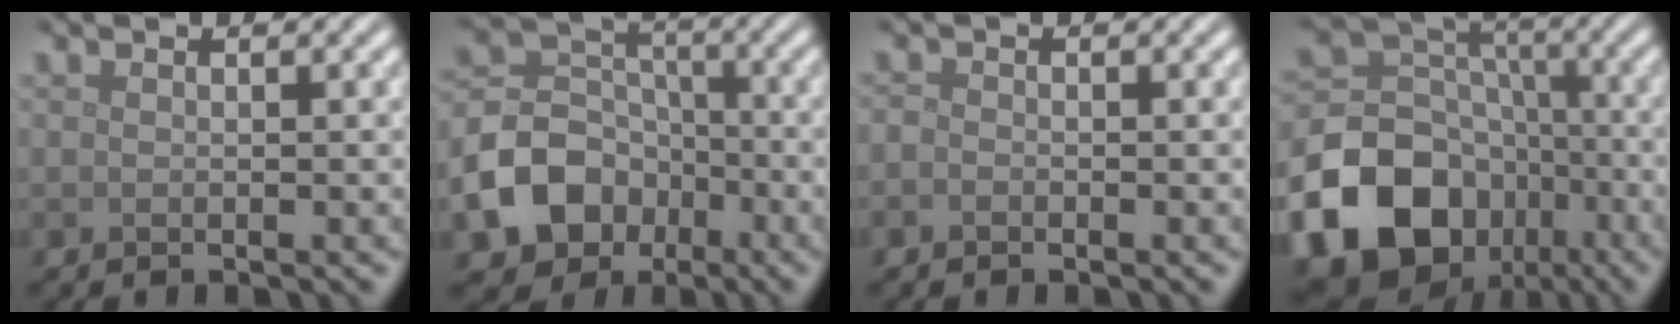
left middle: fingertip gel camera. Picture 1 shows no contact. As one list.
[{"total": 8.0, "force": [-3.5, 6.2, 3.6], "torque": [-0.067, -0.003, -0.073]}, {"total": 0.7, "force": [-0.4, 0.5, 0.3], "torque": [-0.005, -0.001, -0.010]}, {"total": 17.5, "force": [-8.6, 13.6, 6.9], "torque": [-0.162, -0.046, -0.161]}]